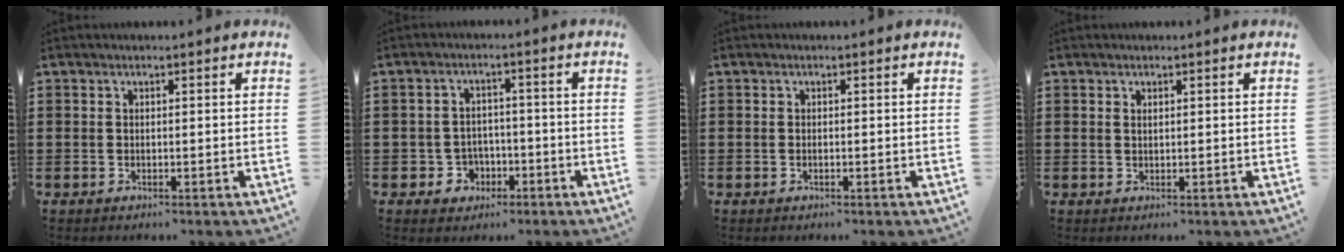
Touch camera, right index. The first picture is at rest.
{"total": 3.6, "force": [-1.7, 3.1, 0.8], "torque": [-0.025, 0.007, -0.037]}
{"total": 0.0}
{"total": 0.5, "force": [0.3, 0.3, 0.4], "torque": [-0.009, 0.002, 0.005]}